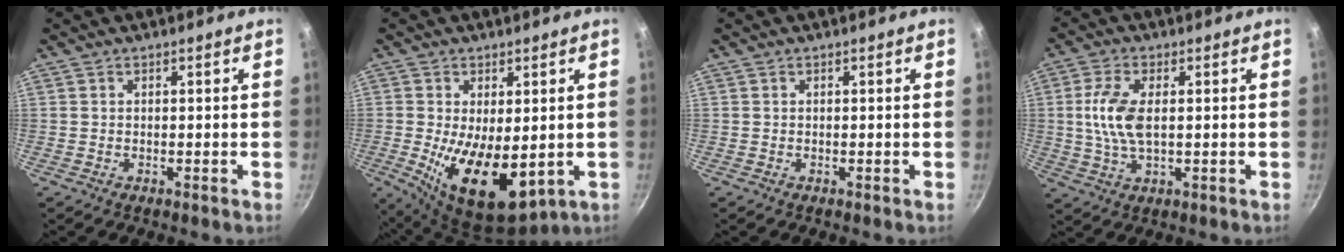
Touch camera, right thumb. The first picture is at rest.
{"total": 13.7, "force": [-1.4, 6.9, 11.7], "torque": [-0.184, -0.022, -0.005]}
{"total": 0.0}
{"total": 8.4, "force": [0.8, 4.0, 7.4], "torque": [-0.153, 0.002, 0.013]}